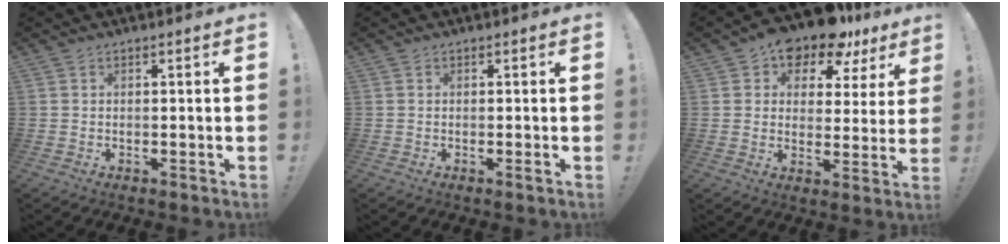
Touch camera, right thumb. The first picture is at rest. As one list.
[{"total": 0.9, "force": [-0.1, -0.2, 0.9], "torque": [-0.015, -0.001, -0.002]}, {"total": 12.2, "force": [9.6, 5.7, 4.8], "torque": [-0.081, -0.074, 0.168]}]